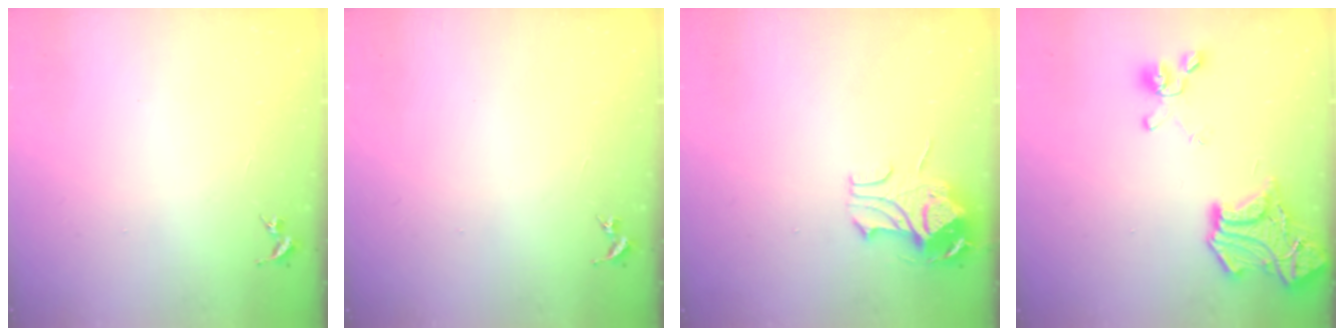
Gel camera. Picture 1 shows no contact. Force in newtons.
{"total": 0.0}
{"total": 9.9, "press": 9.8, "slide": 1.4}
{"total": 19.7, "press": 19.6, "slide": 1.9}